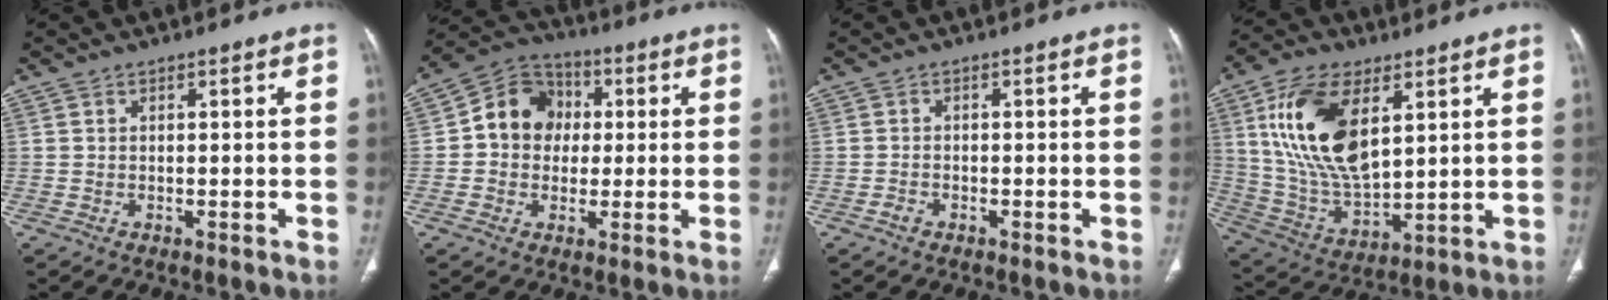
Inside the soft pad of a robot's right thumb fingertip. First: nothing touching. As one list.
[{"total": 10.9, "force": [1.0, 9.5, 5.2], "torque": [-0.055, 0.023, 0.004]}, {"total": 1.2, "force": [-0.8, 0.7, 0.5], "torque": [-0.014, 0.004, -0.016]}, {"total": 19.2, "force": [6.6, 9.8, 15.1], "torque": [-0.279, -0.023, 0.132]}]